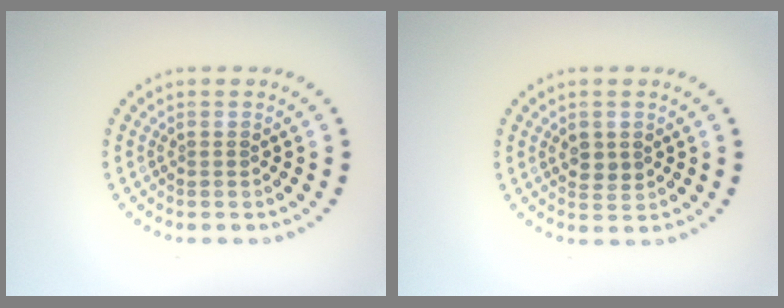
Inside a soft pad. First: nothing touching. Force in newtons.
{"total": 1.8, "press": 1.8, "slide": 0.4}